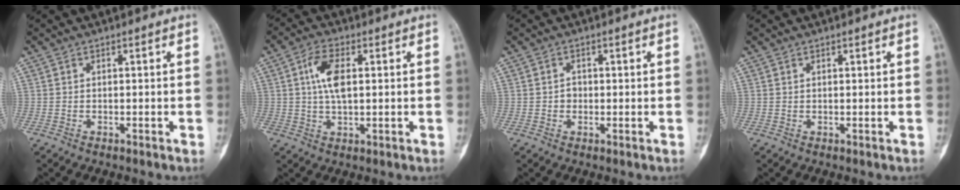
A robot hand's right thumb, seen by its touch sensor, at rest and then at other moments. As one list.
[{"total": 6.7, "force": [1.3, 3.3, 5.7], "torque": [-0.105, 0.008, 0.021]}, {"total": 1.6, "force": [-0.1, 1.4, 0.7], "torque": [0.004, 0.009, -0.004]}, {"total": 0.0}]